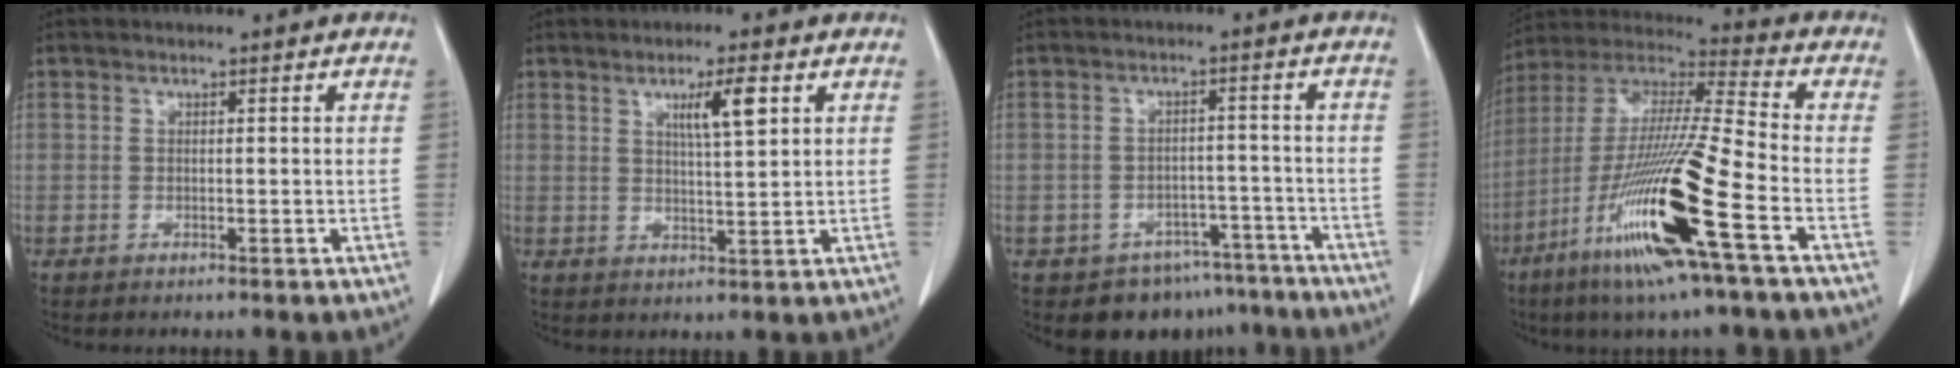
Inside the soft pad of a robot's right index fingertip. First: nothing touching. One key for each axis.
{"total": 5.3, "fx": 2.3, "fy": 0.3, "fz": 4.8, "tx": -0.078, "ty": 0.000, "tz": 0.039}
{"total": 9.1, "fx": -6.8, "fy": 5.9, "fz": 1.3, "tx": 0.003, "ty": 0.028, "tz": -0.081}
{"total": 20.4, "fx": -8.5, "fy": -0.1, "fz": 18.6, "tx": -0.396, "ty": -0.041, "tz": -0.171}